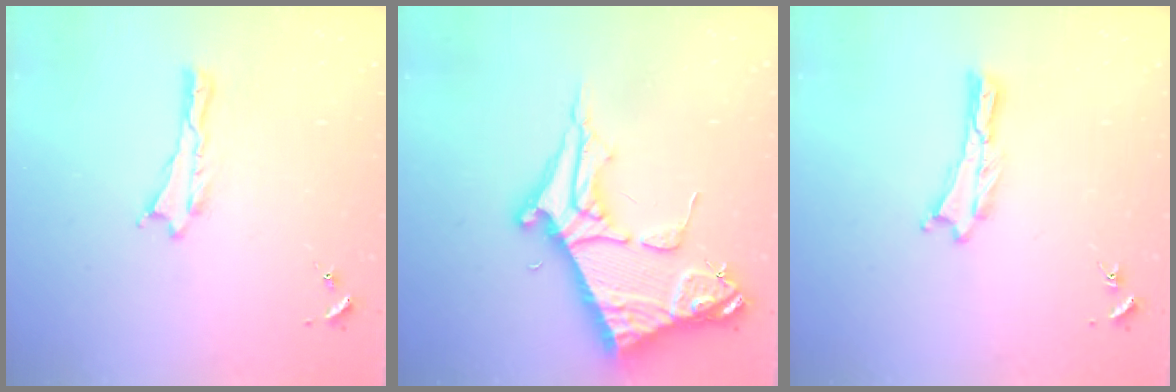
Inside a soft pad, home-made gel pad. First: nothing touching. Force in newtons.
{"total": 11.0, "press": 10.9, "slide": 1.1}
{"total": 0.0}